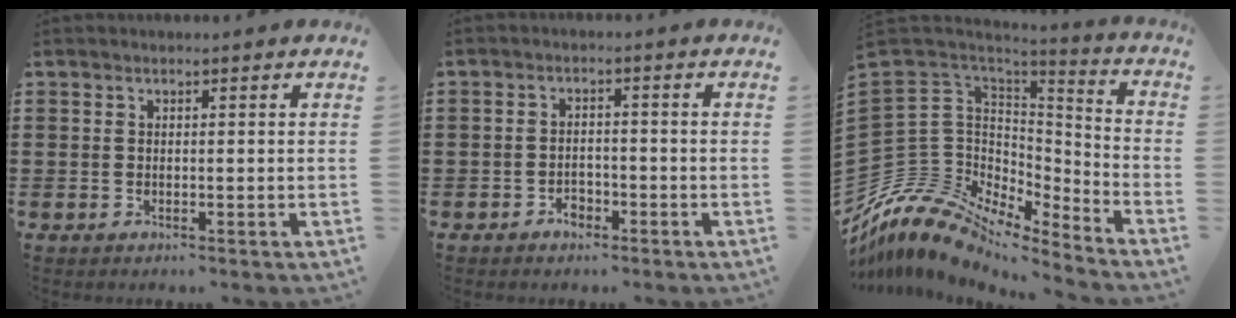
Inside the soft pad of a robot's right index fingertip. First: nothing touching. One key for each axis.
{"total": 2.2, "fx": -1.6, "fy": 1.2, "fz": 0.9, "tx": -0.020, "ty": 0.001, "tz": -0.033}
{"total": 10.8, "fx": -6.6, "fy": 7.6, "fz": 4.1, "tx": -0.144, "ty": -0.014, "tz": -0.132}